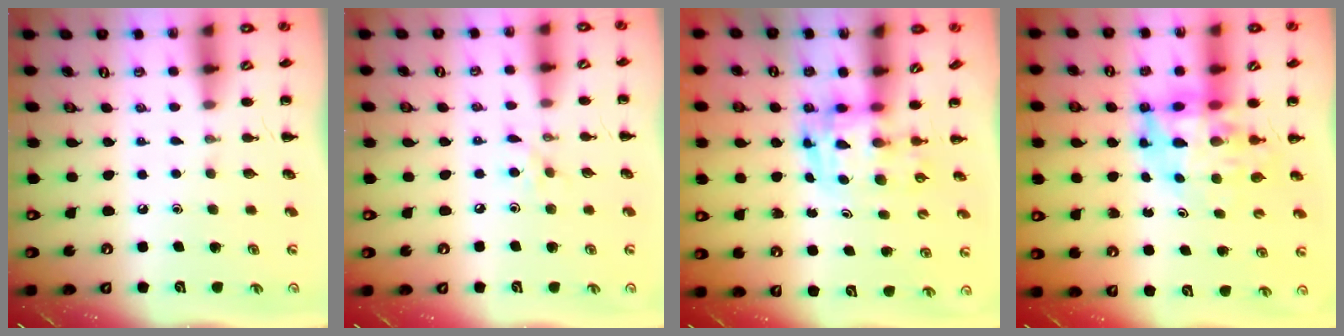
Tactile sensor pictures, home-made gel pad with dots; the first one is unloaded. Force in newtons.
{"total": 3.8, "press": 3.5, "slide": 1.3}
{"total": 3.6, "press": 3.5, "slide": 0.6}
{"total": 10.7, "press": 10.2, "slide": 3.3}